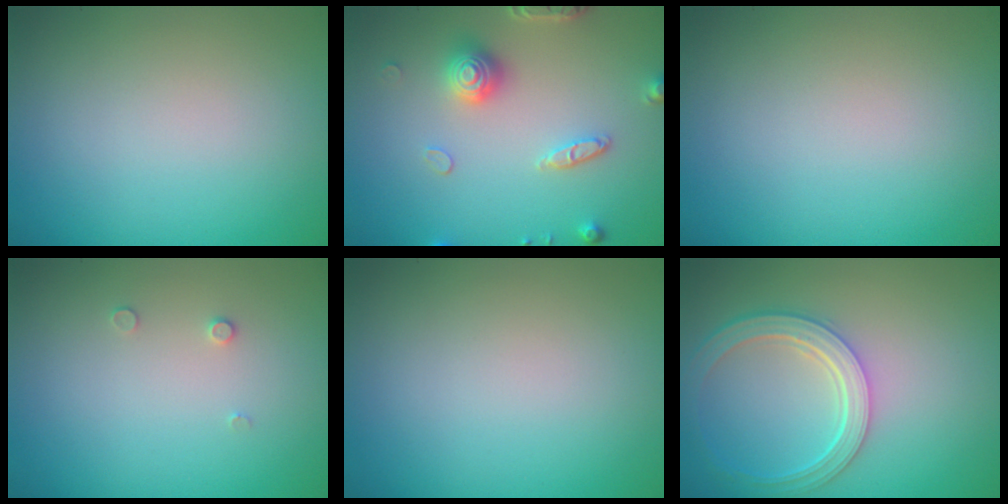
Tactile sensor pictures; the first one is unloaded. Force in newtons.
{"total": 3.7, "press": 3.3, "slide": 1.6}
{"total": 0.0}
{"total": 0.6, "press": 0.6, "slide": 0.2}
{"total": 0.0}
{"total": 4.6, "press": 3.7, "slide": 2.8}